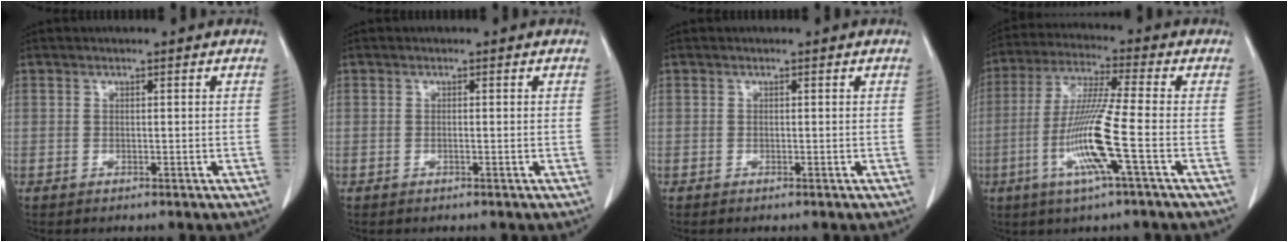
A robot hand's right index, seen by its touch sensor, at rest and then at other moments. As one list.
[{"total": 0.0}, {"total": 0.0}, {"total": 11.8, "force": [-3.5, -0.9, 11.2], "torque": [-0.225, -0.013, -0.073]}]